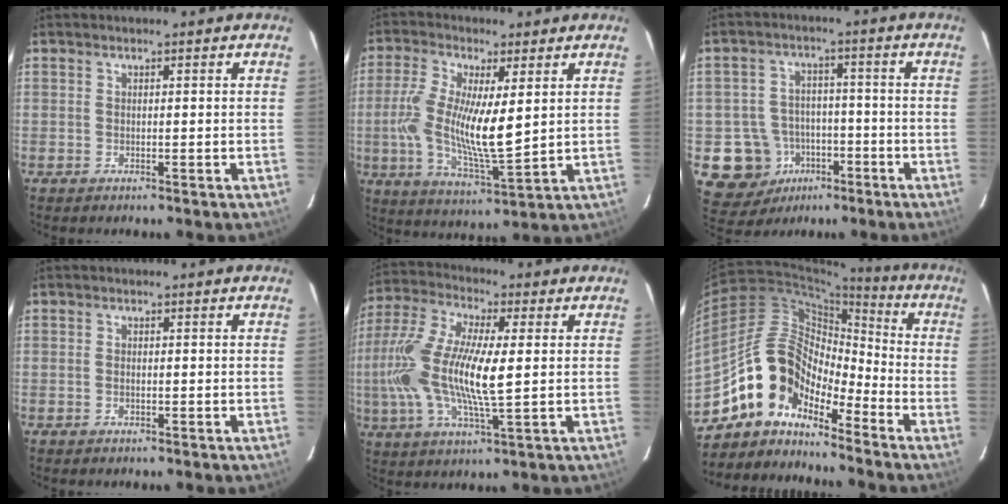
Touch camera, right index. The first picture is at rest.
{"total": 13.3, "force": [1.3, 4.2, 12.6], "torque": [-0.254, -0.009, 0.027]}
{"total": 11.1, "force": [-4.6, 9.9, 2.2], "torque": [-0.078, 0.029, -0.056]}
{"total": 1.0, "force": [-0.3, 0.7, 0.7], "torque": [-0.012, 0.000, -0.005]}
{"total": 19.0, "force": [0.6, 5.5, 18.1], "torque": [-0.344, -0.004, 0.001]}
{"total": 11.9, "force": [-9.6, 5.5, 4.5], "torque": [-0.076, 0.031, -0.197]}